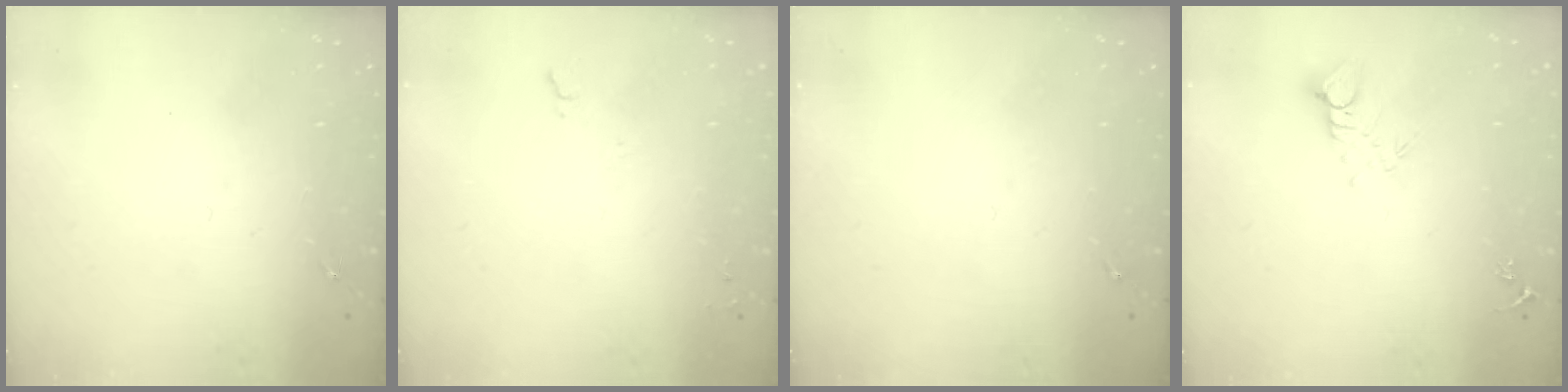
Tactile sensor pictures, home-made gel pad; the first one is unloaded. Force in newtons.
{"total": 5.1, "press": 5.1, "slide": 0.6}
{"total": 0.0}
{"total": 5.0, "press": 5.0, "slide": 0.3}